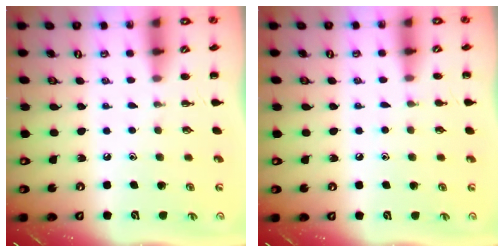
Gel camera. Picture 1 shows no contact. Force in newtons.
{"total": 4.2, "press": 3.8, "slide": 1.7}